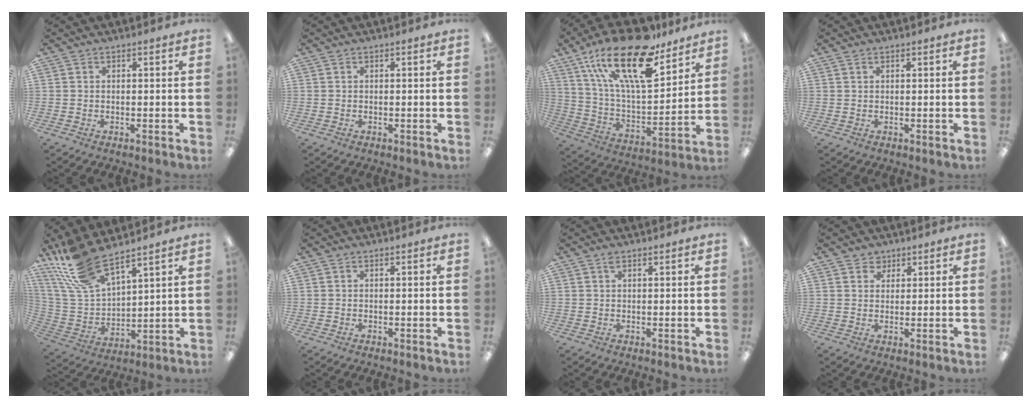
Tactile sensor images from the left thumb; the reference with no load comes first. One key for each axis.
{"total": 0.0}
{"total": 24.7, "fx": 16.2, "fy": 9.0, "fz": 16.2, "tx": -0.302, "ty": -0.093, "tz": 0.275}
{"total": 0.5, "fx": 0.4, "fy": 0.2, "fz": 0.3, "tx": -0.006, "ty": 0.002, "tz": 0.007}
{"total": 16.8, "fx": 13.1, "fy": 5.3, "fz": 9.1, "tx": -0.229, "ty": -0.065, "tz": 0.238}
{"total": 0.0}
{"total": 1.2, "fx": 0.8, "fy": 0.4, "fz": 0.7, "tx": -0.016, "ty": 0.001, "tz": 0.015}
{"total": 3.1, "fx": 2.0, "fy": 2.2, "fz": 0.4, "tx": 0.002, "ty": -0.003, "tz": 0.035}